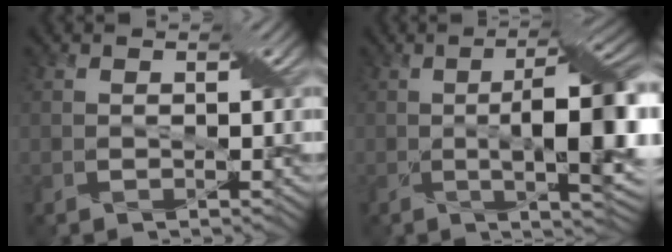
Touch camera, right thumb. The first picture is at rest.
{"total": 12.1, "force": [-1.0, 3.3, 11.6], "torque": [-0.176, 0.002, -0.007]}